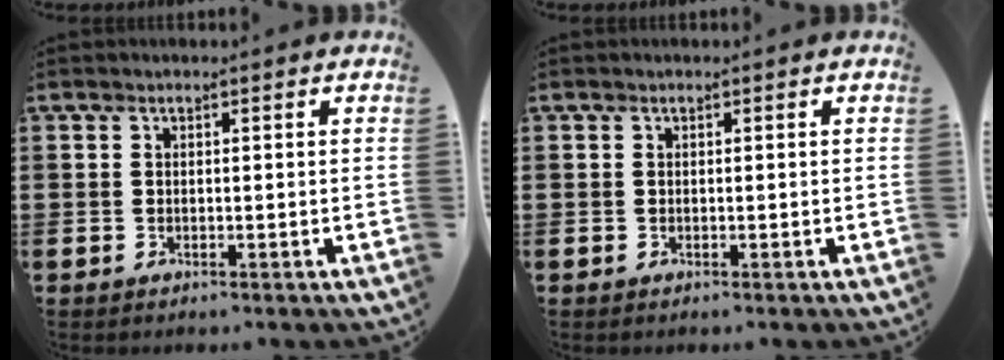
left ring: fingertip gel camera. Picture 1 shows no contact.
{"total": 0.0}